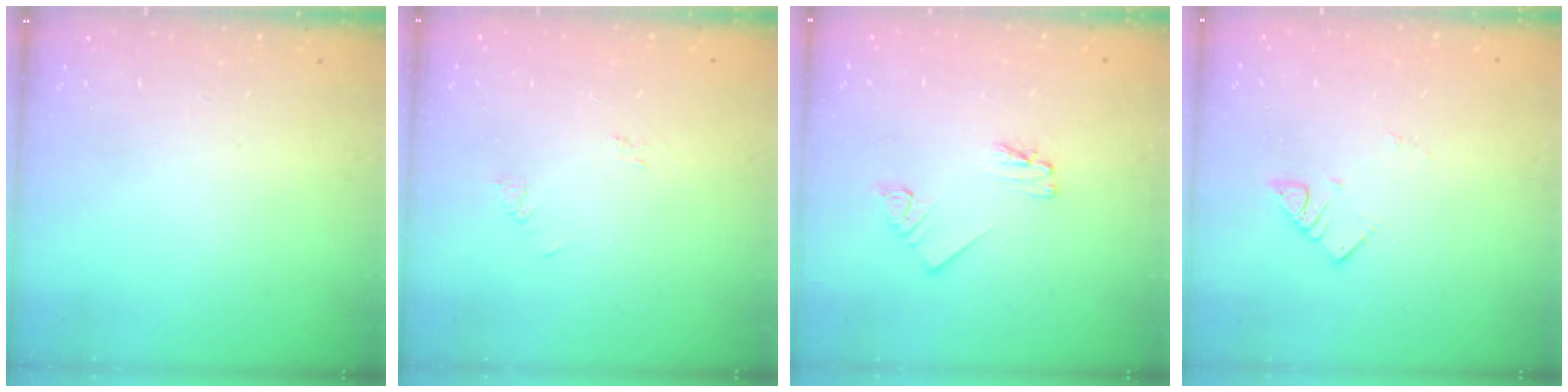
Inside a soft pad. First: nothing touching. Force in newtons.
{"total": 3.1, "press": 3.1, "slide": 0.5}
{"total": 1.7, "press": 1.7, "slide": 0.0}
{"total": 2.4, "press": 2.4, "slide": 0.1}